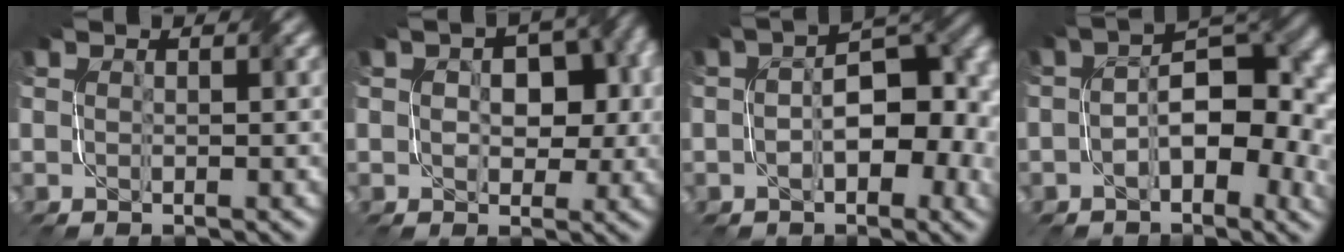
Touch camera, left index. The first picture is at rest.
{"total": 6.3, "force": [0.0, 4.1, 4.8], "torque": [-0.051, 0.011, 0.006]}
{"total": 7.0, "force": [-0.9, 3.6, 6.0], "torque": [-0.080, 0.015, -0.020]}
{"total": 7.8, "force": [-1.3, 3.9, 6.7], "torque": [-0.089, 0.012, -0.027]}